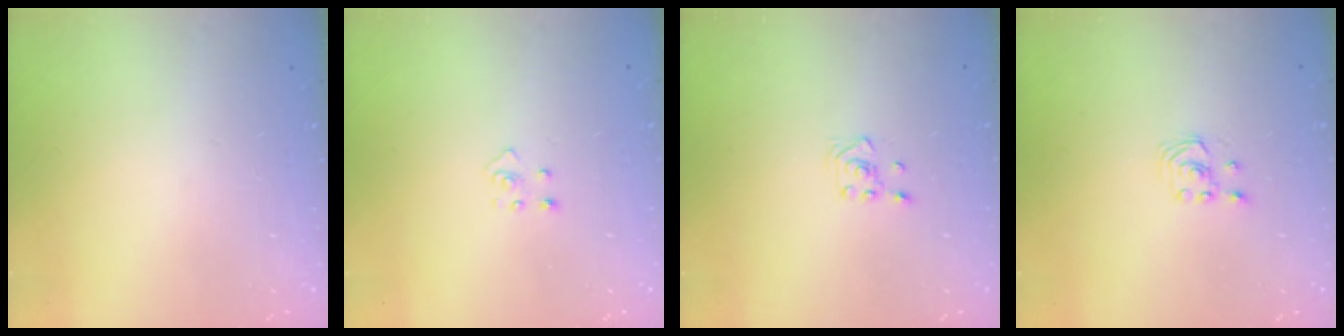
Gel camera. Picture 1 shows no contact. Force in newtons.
{"total": 2.5, "press": 2.4, "slide": 0.3}
{"total": 2.8, "press": 2.6, "slide": 1.0}
{"total": 1.9, "press": 1.9, "slide": 0.2}